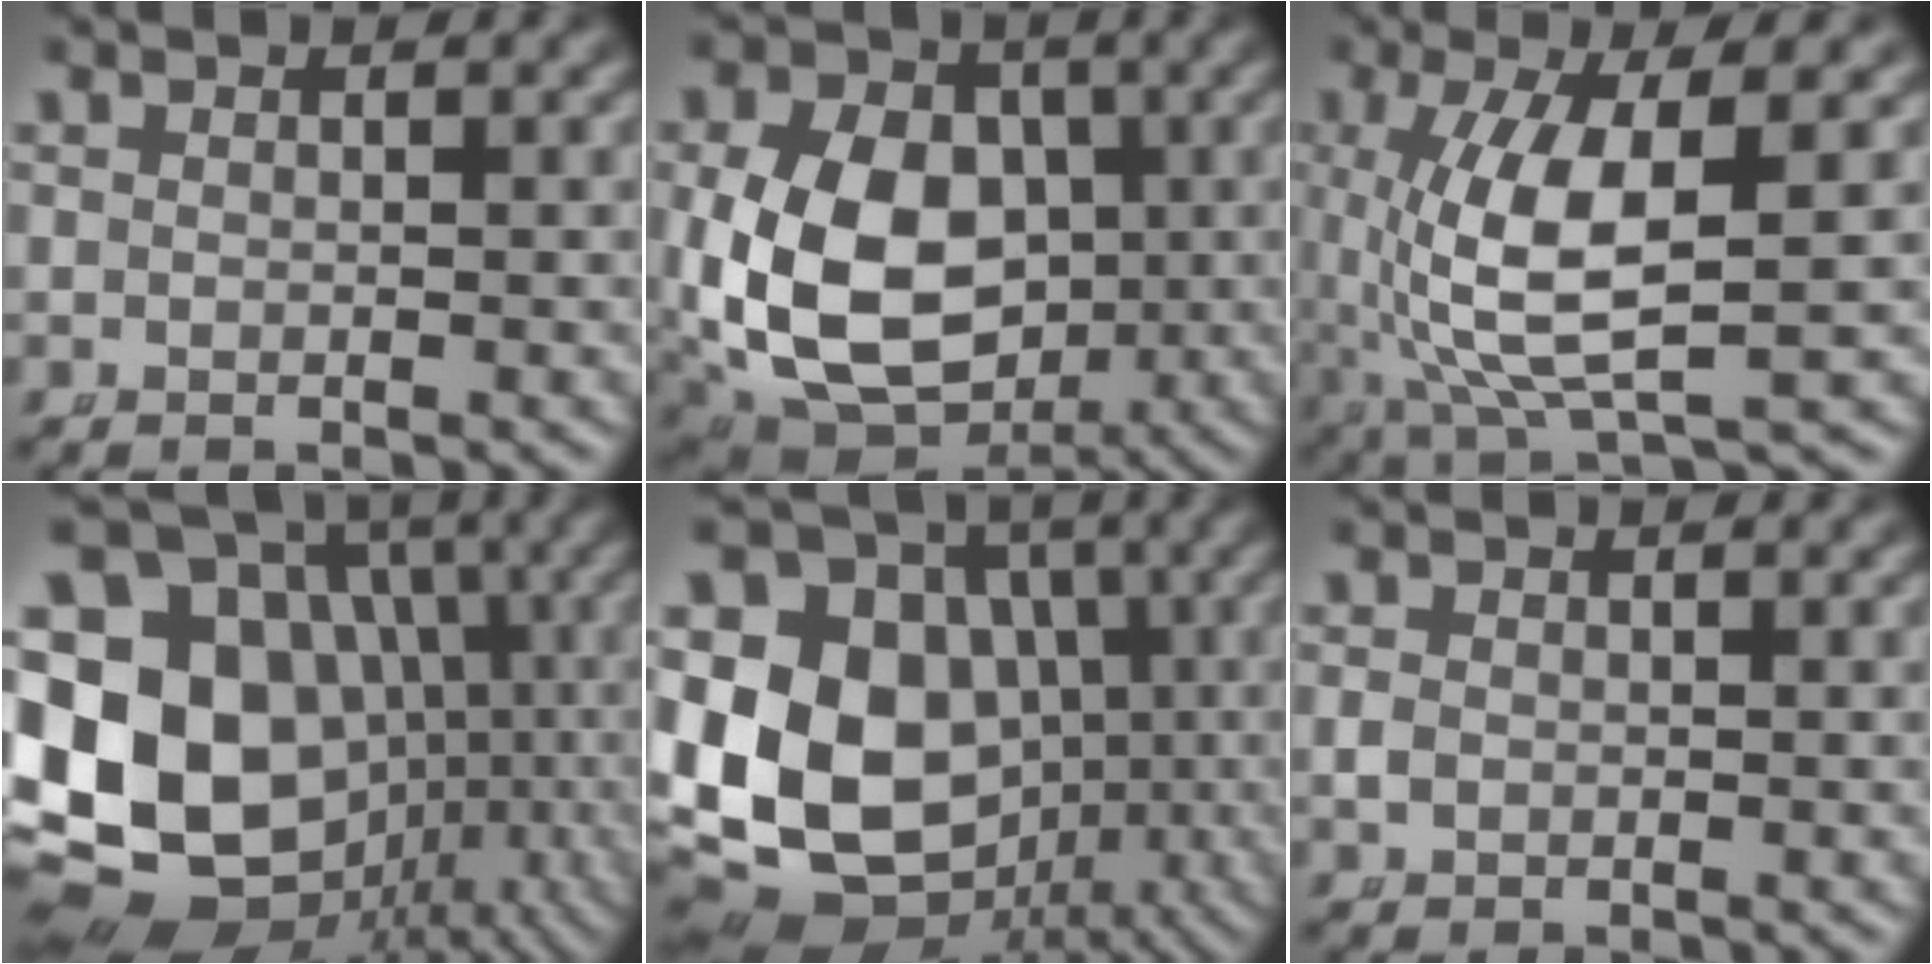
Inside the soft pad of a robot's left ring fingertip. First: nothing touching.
{"total": 13.0, "force": [-1.7, 10.1, 8.0], "torque": [-0.182, -0.061, 0.002]}
{"total": 8.2, "force": [0.4, 2.9, 7.7], "torque": [-0.154, -0.017, 0.024]}
{"total": 24.3, "force": [-3.7, 20.0, 13.3], "torque": [-0.276, -0.086, -0.040]}
{"total": 22.0, "force": [-3.4, 18.2, 12.0], "torque": [-0.262, -0.086, -0.037]}
{"total": 0.6, "force": [-0.3, 0.4, 0.3], "torque": [-0.016, -0.007, 0.001]}